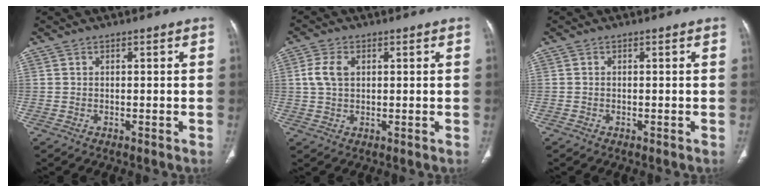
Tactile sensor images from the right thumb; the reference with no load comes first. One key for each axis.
{"total": 4.7, "fx": 1.1, "fy": 3.0, "fz": 3.4, "tx": -0.076, "ty": 0.006, "tz": 0.021}
{"total": 0.0}